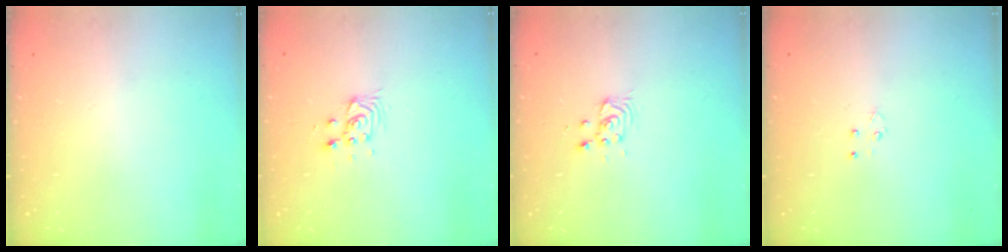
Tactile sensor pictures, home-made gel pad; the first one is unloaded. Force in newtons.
{"total": 3.9, "press": 3.8, "slide": 0.6}
{"total": 3.3, "press": 3.3, "slide": 0.2}
{"total": 3.1, "press": 3.1, "slide": 0.6}